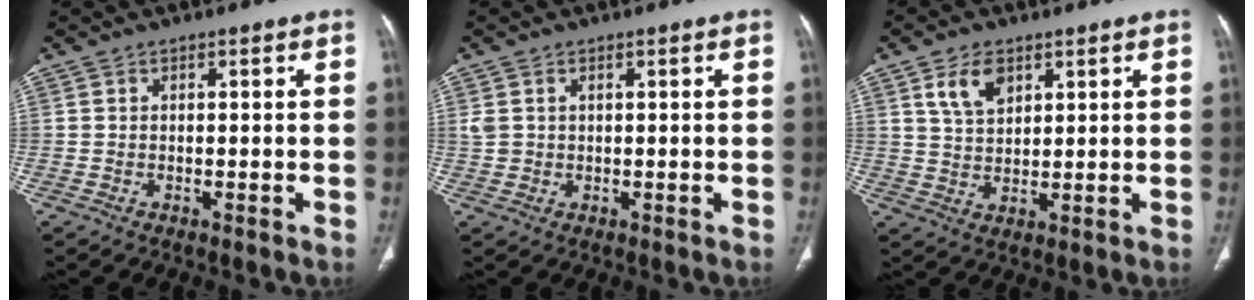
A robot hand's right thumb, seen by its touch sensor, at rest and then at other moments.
{"total": 2.3, "force": [0.7, 1.7, 1.4], "torque": [-0.034, 0.005, 0.022]}
{"total": 6.4, "force": [3.3, 3.8, 3.9], "torque": [-0.058, -0.017, 0.065]}